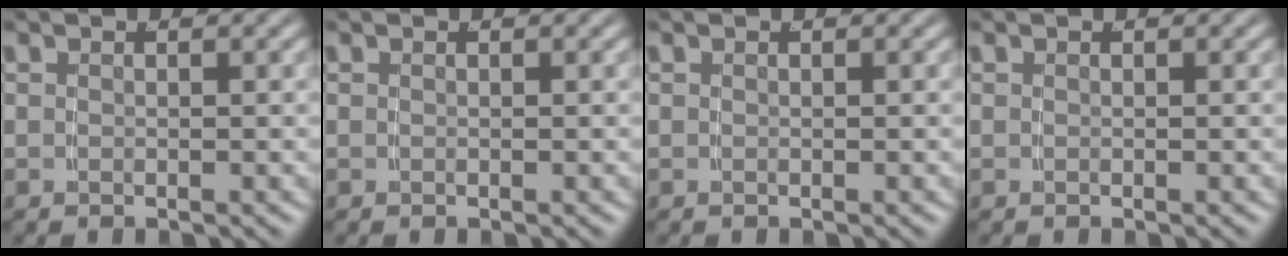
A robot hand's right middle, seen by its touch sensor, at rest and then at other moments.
{"total": 0.0}
{"total": 0.0}
{"total": 0.0}